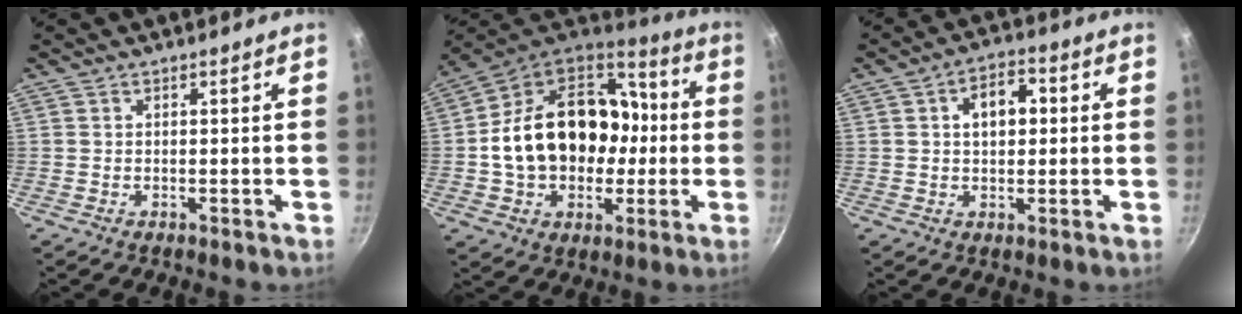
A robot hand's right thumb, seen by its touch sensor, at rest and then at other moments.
{"total": 25.1, "force": [-0.6, 18.8, 16.7], "torque": [-0.256, 0.054, -0.006]}
{"total": 7.3, "force": [1.3, 4.6, 5.5], "torque": [-0.056, 0.018, 0.015]}